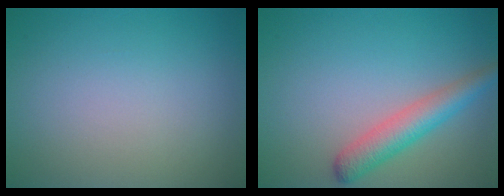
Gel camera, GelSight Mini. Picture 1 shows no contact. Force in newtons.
{"total": 3.7, "press": 3.7, "slide": 0.2}